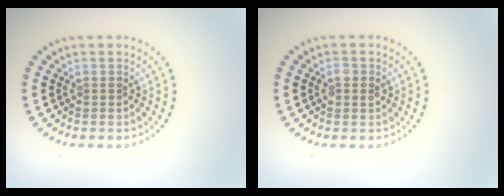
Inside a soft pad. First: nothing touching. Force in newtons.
{"total": 1.1, "press": 1.1, "slide": 0.1}